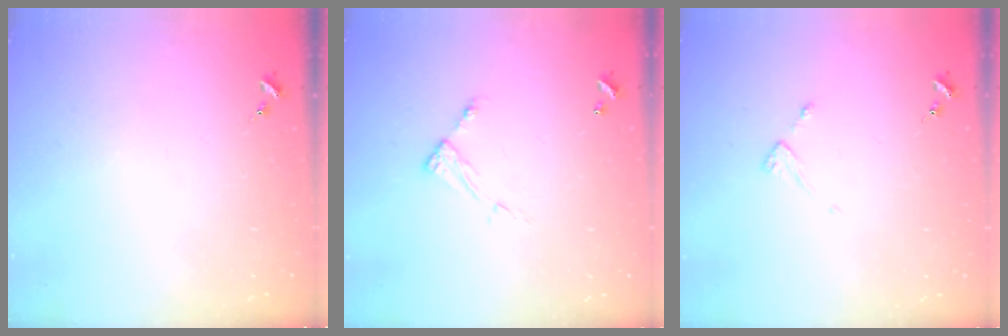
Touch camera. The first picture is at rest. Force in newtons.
{"total": 5.3, "press": 5.3, "slide": 0.4}
{"total": 2.2, "press": 2.1, "slide": 0.4}